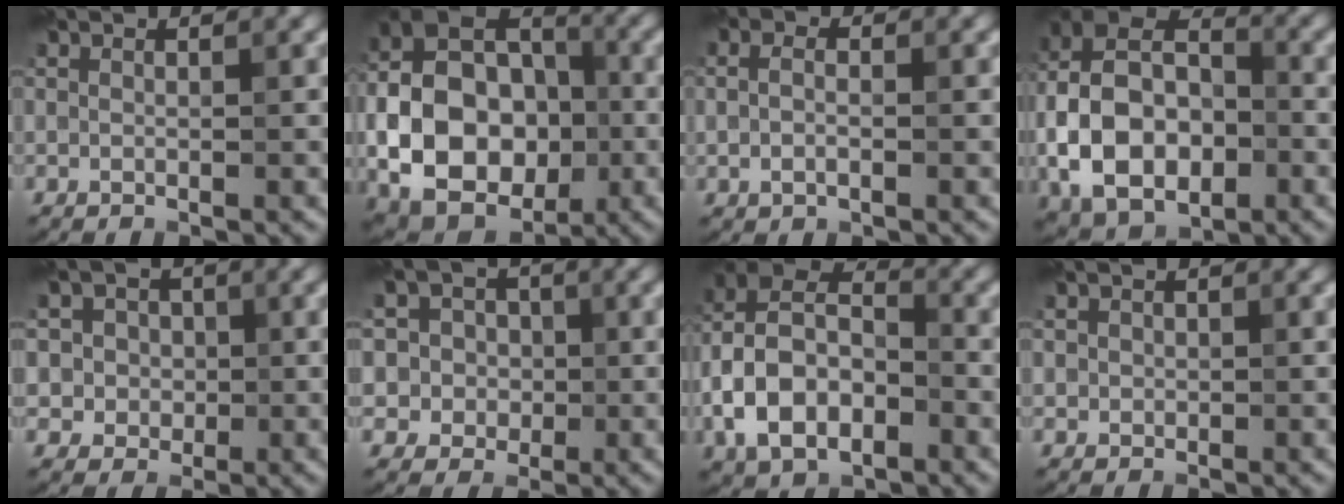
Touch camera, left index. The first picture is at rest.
{"total": 13.1, "force": [-2.8, 9.5, 8.6], "torque": [-0.169, -0.005, -0.055]}
{"total": 1.9, "force": [-0.1, 1.1, 1.6], "torque": [-0.038, 0.003, -0.001]}
{"total": 12.1, "force": [-2.8, 8.2, 8.4], "torque": [-0.184, 0.008, -0.064]}
{"total": 5.1, "force": [1.3, 4.6, 1.7], "torque": [-0.021, 0.021, 0.004]}
{"total": 6.0, "force": [1.4, 5.5, 1.8], "torque": [-0.028, 0.030, -0.002]}
{"total": 9.4, "force": [-2.8, 6.3, 6.5], "torque": [-0.136, 0.010, -0.066]}
{"total": 0.9, "force": [0.1, 0.9, 0.2], "torque": [0.004, 0.000, 0.003]}